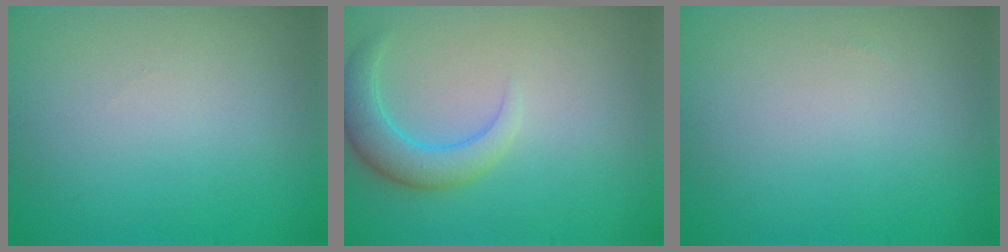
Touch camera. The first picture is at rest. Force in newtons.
{"total": 3.8, "press": 3.8, "slide": 0.4}
{"total": 0.0}